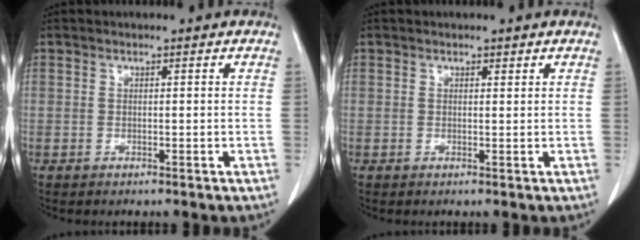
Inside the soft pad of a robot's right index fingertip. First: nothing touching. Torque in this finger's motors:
{"motor_torque": [-0.27, 0.22, 0.00, 0.00]}